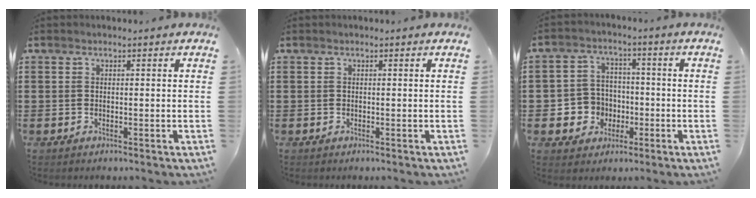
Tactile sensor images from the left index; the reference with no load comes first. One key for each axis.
{"total": 0.0}
{"total": 5.8, "fx": -1.6, "fy": 5.5, "fz": 1.2, "tx": -0.046, "ty": 0.013, "tz": -0.027}